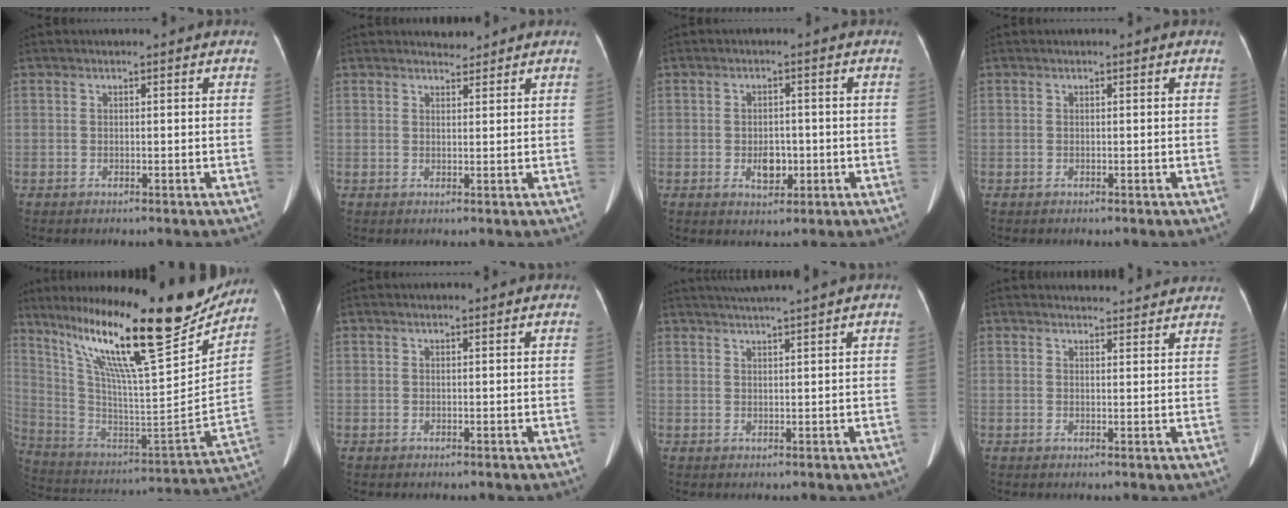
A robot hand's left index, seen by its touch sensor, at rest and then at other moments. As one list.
[{"total": 1.8, "force": [1.8, 0.3, 0.0], "torque": [-0.005, 0.001, 0.029]}, {"total": 3.4, "force": [-0.9, 2.2, 2.5], "torque": [-0.040, 0.003, -0.006]}, {"total": 0.0}, {"total": 28.5, "force": [21.8, 2.8, 18.2], "torque": [-0.322, -0.036, 0.351]}, {"total": 0.8, "force": [0.7, 0.0, 0.3], "torque": [-0.010, 0.012, 0.013]}, {"total": 5.7, "force": [4.8, -1.5, 2.7], "torque": [-0.040, 0.018, 0.075]}, {"total": 8.2, "force": [7.9, 1.2, 1.4], "torque": [-0.009, 0.013, 0.080]}]